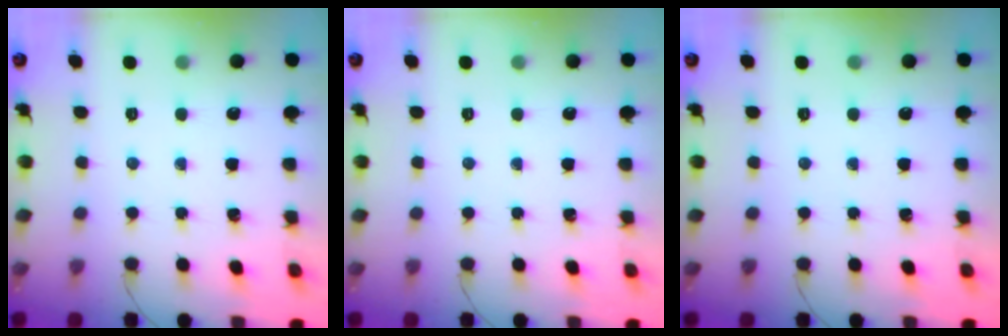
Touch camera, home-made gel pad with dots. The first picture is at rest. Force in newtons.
{"total": 0.0}
{"total": 0.0}